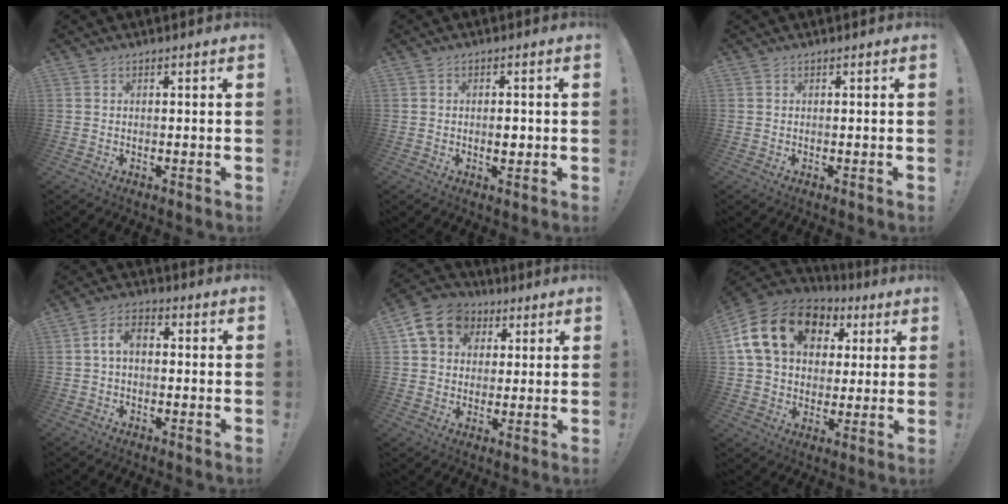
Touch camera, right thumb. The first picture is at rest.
{"total": 2.5, "force": [-0.4, 1.3, 2.1], "torque": [-0.012, -0.005, -0.012]}
{"total": 0.0}
{"total": 5.6, "force": [0.0, 3.3, 4.5], "torque": [-0.098, 0.011, -0.002]}
{"total": 12.2, "force": [4.6, 10.1, 5.0], "torque": [-0.068, -0.014, 0.093]}
{"total": 20.7, "force": [7.2, 14.9, 12.5], "torque": [-0.207, -0.009, 0.142]}